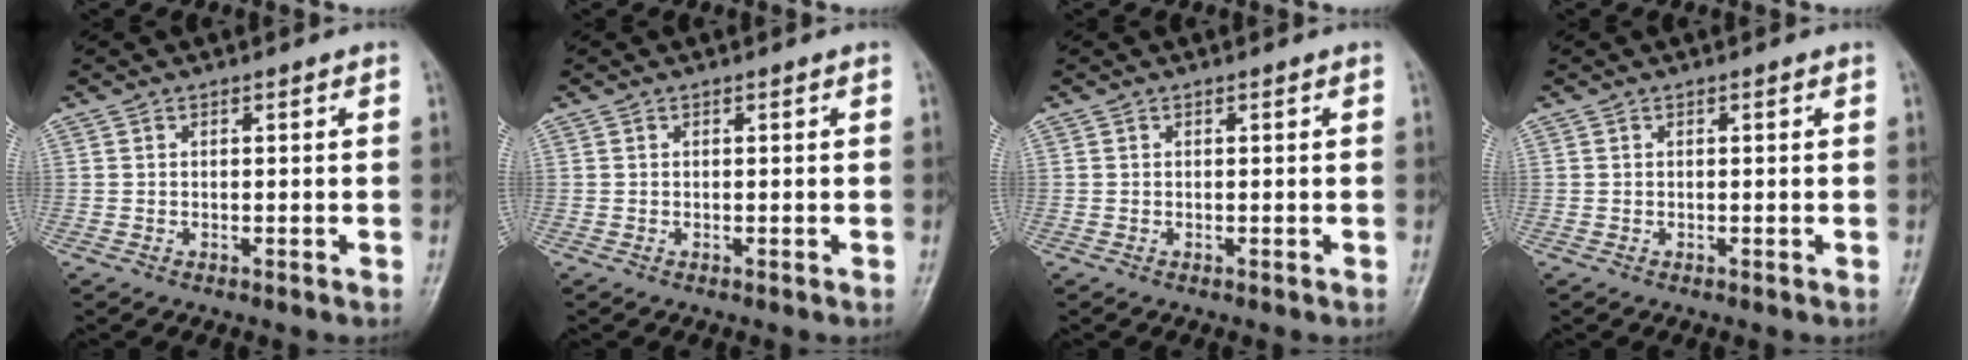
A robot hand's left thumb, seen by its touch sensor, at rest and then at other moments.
{"total": 0.0}
{"total": 0.0}
{"total": 0.0}